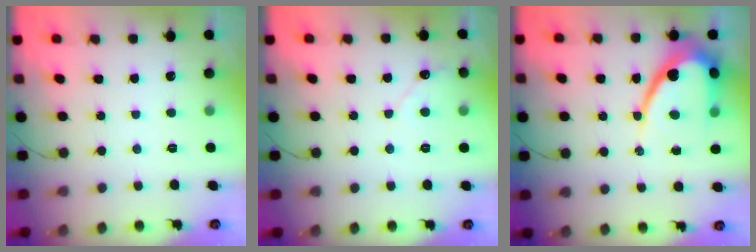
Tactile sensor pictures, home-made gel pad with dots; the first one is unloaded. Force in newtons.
{"total": 3.7, "press": 3.7, "slide": 0.4}
{"total": 12.3, "press": 12.3, "slide": 1.0}